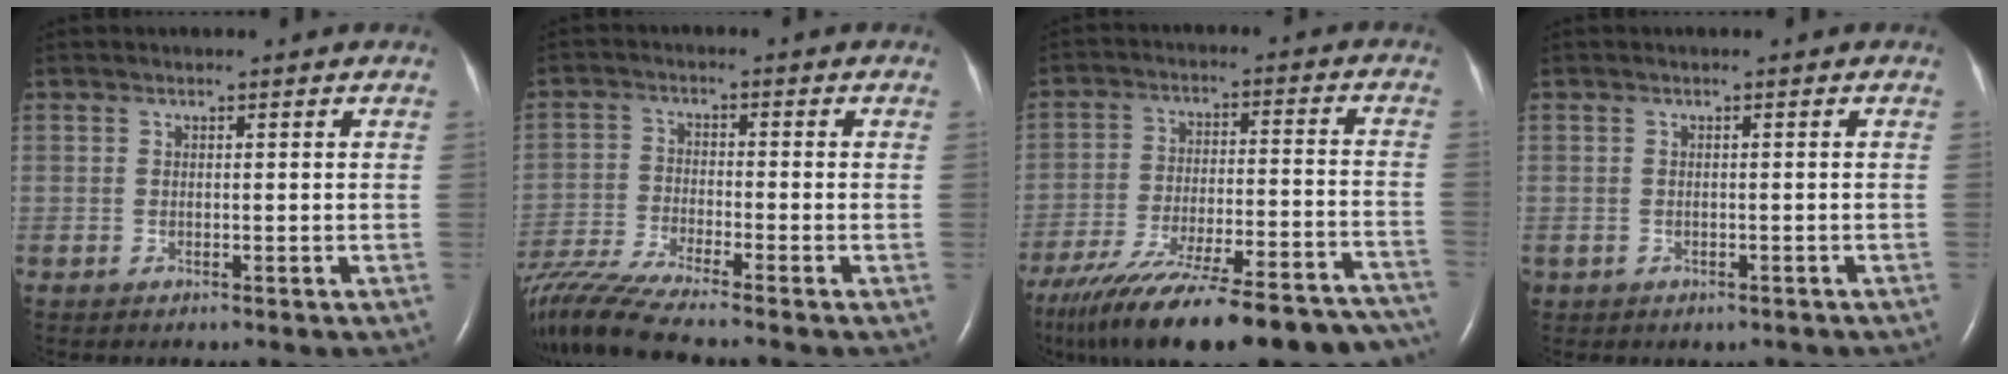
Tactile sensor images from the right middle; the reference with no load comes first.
{"total": 11.0, "force": [-9.8, -1.3, 4.9], "torque": [-0.098, -0.020, -0.180]}
{"total": 31.7, "force": [-26.1, 6.6, 16.8], "torque": [-0.238, -0.036, -0.365]}
{"total": 1.4, "force": [-0.9, 1.1, 0.3], "torque": [-0.009, 0.002, -0.007]}